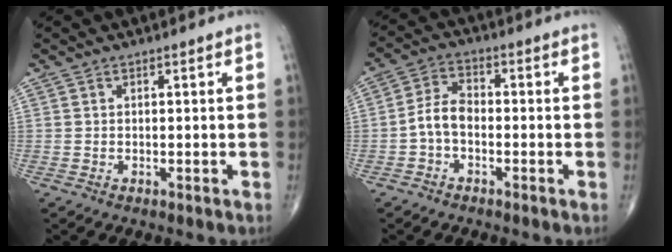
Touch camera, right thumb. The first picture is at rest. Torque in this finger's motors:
{"motor_torque": [-0.21, 0.32, 0.62, -0.06, 0.03]}